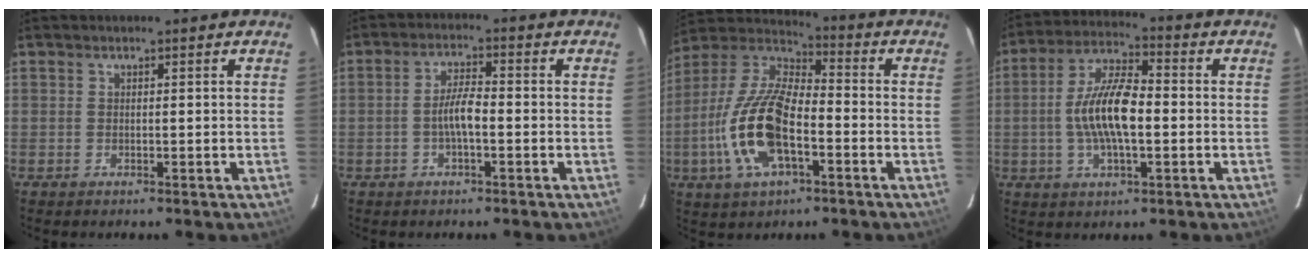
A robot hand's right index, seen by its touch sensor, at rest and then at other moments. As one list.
[{"total": 4.4, "force": [-1.3, 1.0, 4.0], "torque": [-0.079, 0.009, -0.024]}, {"total": 16.7, "force": [-5.1, 7.1, 14.3], "torque": [-0.304, 0.000, -0.101]}, {"total": 11.7, "force": [-1.3, 4.1, 10.9], "torque": [-0.218, 0.011, -0.024]}]